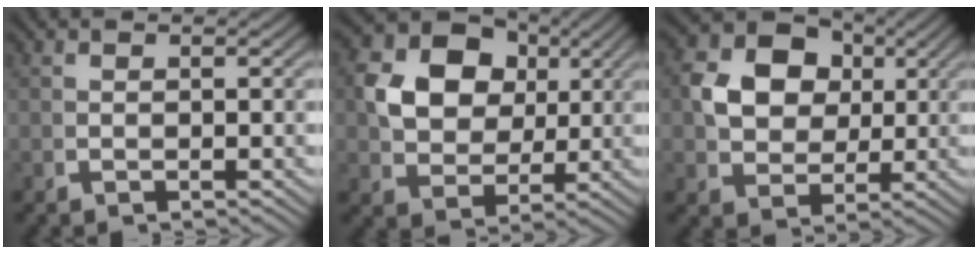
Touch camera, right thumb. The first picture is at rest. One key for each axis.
{"total": 9.9, "fx": 2.4, "fy": 7.6, "fz": 6.0, "tx": -0.145, "ty": -0.028, "tz": 0.058}
{"total": 8.9, "fx": 2.2, "fy": 6.8, "fz": 5.2, "tx": -0.128, "ty": -0.024, "tz": 0.053}